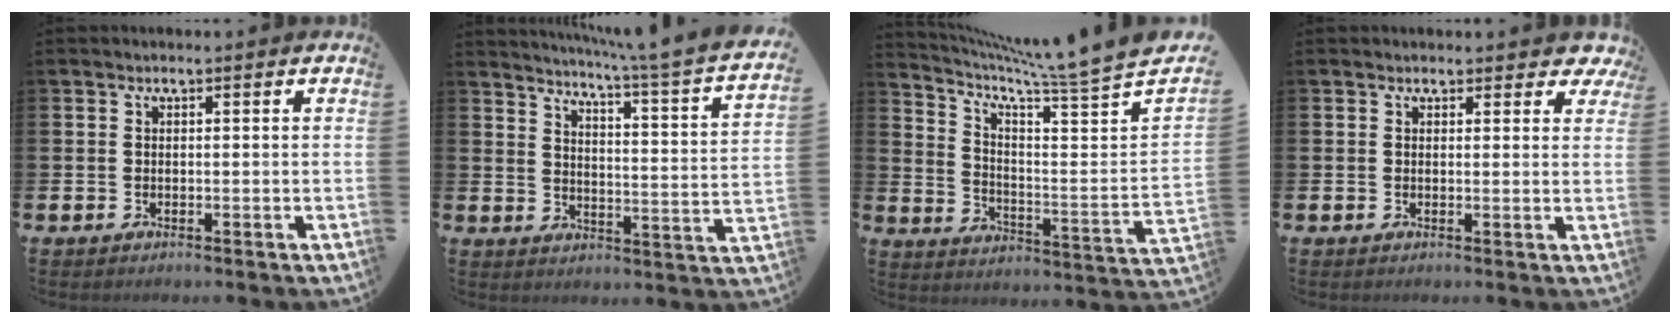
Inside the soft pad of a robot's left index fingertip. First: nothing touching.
{"total": 4.4, "force": [3.6, -0.8, 2.4], "torque": [-0.051, -0.044, 0.046]}
{"total": 6.1, "force": [5.4, -0.4, 2.8], "torque": [-0.064, -0.074, 0.076]}
{"total": 1.8, "force": [1.5, 1.1, 0.1], "torque": [0.010, -0.004, 0.022]}